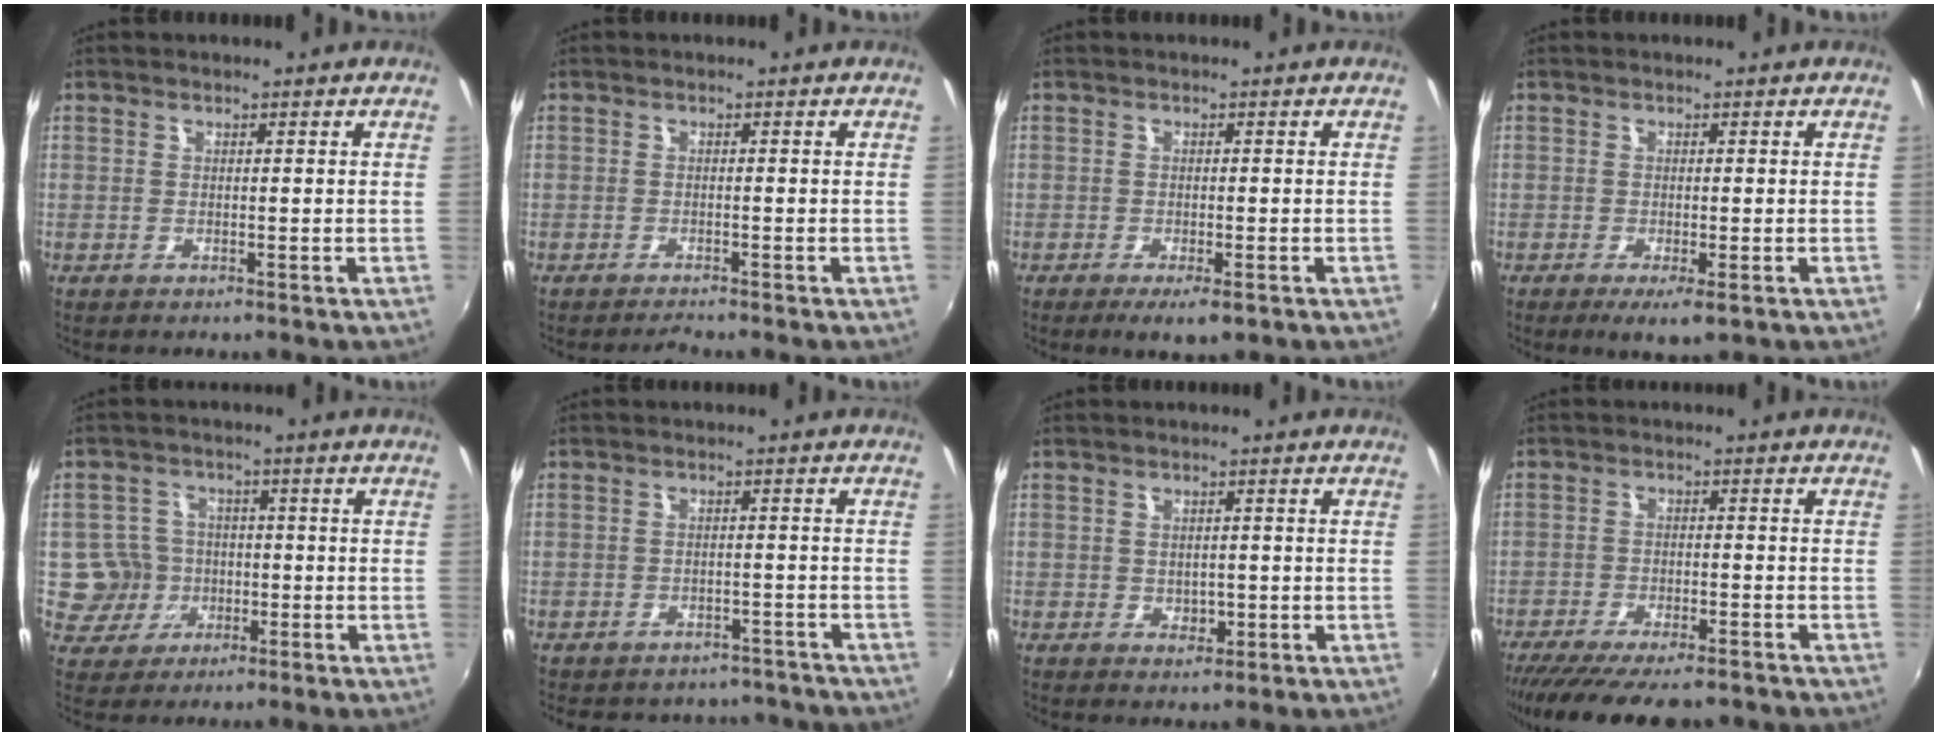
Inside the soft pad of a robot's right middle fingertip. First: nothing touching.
{"total": 1.2, "force": [-1.1, -0.2, 0.1], "torque": [-0.001, -0.007, -0.023]}
{"total": 3.6, "force": [-2.1, 1.0, 2.8], "torque": [-0.056, -0.016, -0.033]}
{"total": 3.3, "force": [-1.6, 0.6, 2.8], "torque": [-0.057, -0.015, -0.024]}
{"total": 6.7, "force": [-1.3, 6.5, 0.6], "torque": [-0.030, 0.011, -0.017]}
{"total": 9.7, "force": [-8.2, 4.5, 2.3], "torque": [-0.054, 0.004, -0.098]}
{"total": 2.3, "force": [-0.3, 1.9, 1.1], "torque": [-0.015, -0.002, -0.002]}
{"total": 14.0, "force": [-11.5, 3.4, 7.2], "torque": [-0.152, -0.044, -0.179]}